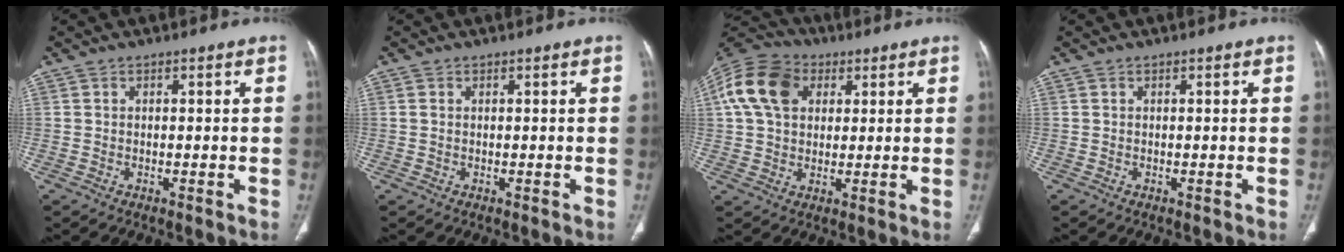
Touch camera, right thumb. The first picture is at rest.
{"total": 0.5, "force": [0.1, 0.3, 0.4], "torque": [-0.012, 0.005, 0.003]}
{"total": 15.0, "force": [4.6, 10.8, 9.3], "torque": [-0.178, 0.016, 0.076]}
{"total": 0.0}